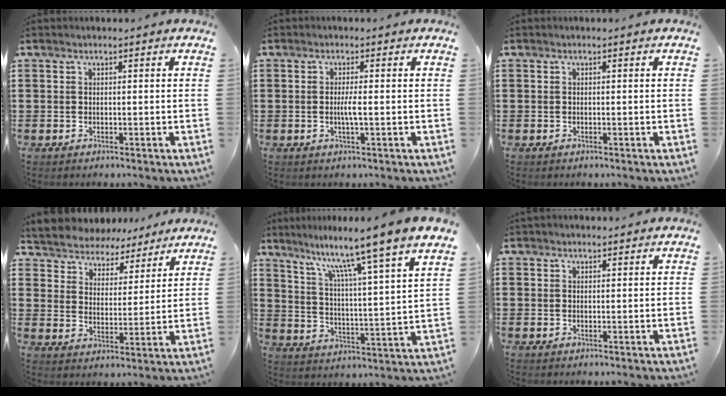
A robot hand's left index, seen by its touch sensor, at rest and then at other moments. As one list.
[{"total": 2.3, "force": [-0.2, 0.0, 2.3], "torque": [-0.043, -0.002, -0.005]}, {"total": 0.0}, {"total": 4.9, "force": [4.8, 0.9, -0.5], "torque": [-0.020, -0.034, 0.083]}, {"total": 9.5, "force": [7.9, -1.8, 4.9], "torque": [-0.110, -0.069, 0.118]}, {"total": 1.1, "force": [1.1, 0.4, 0.1], "torque": [-0.004, 0.001, 0.022]}]